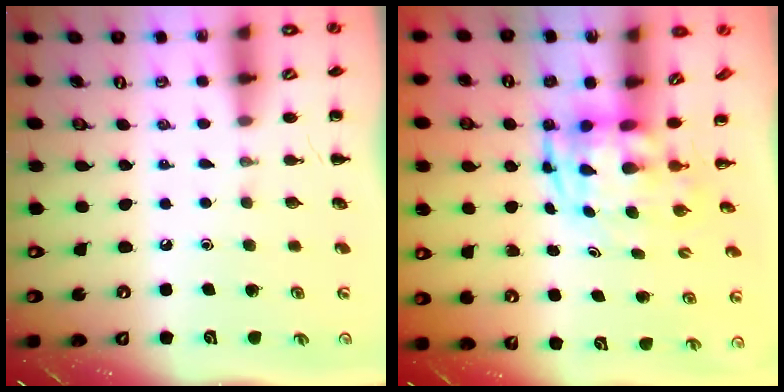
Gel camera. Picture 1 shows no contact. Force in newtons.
{"total": 3.1, "press": 2.9, "slide": 1.0}